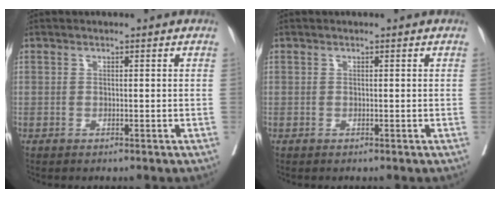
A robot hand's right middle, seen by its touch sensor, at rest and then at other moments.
{"total": 0.0}